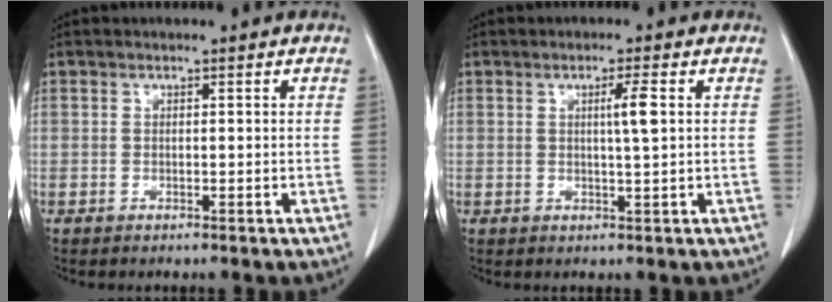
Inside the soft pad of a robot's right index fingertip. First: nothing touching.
{"total": 3.2, "force": [0.7, -0.3, 3.1], "torque": [-0.053, -0.003, 0.011]}